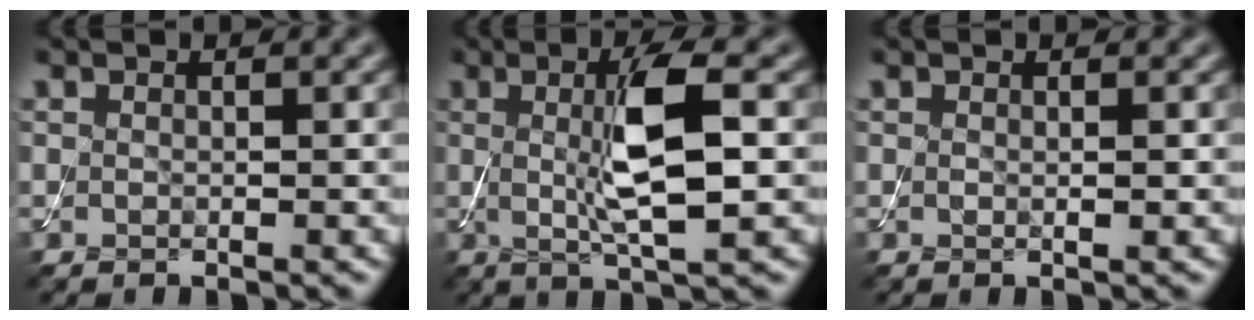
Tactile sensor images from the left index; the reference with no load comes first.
{"total": 6.7, "force": [0.5, 1.5, 6.5], "torque": [-0.121, 0.000, 0.009]}
{"total": 0.6, "force": [0.1, 0.1, 0.6], "torque": [-0.009, -0.001, 0.000]}